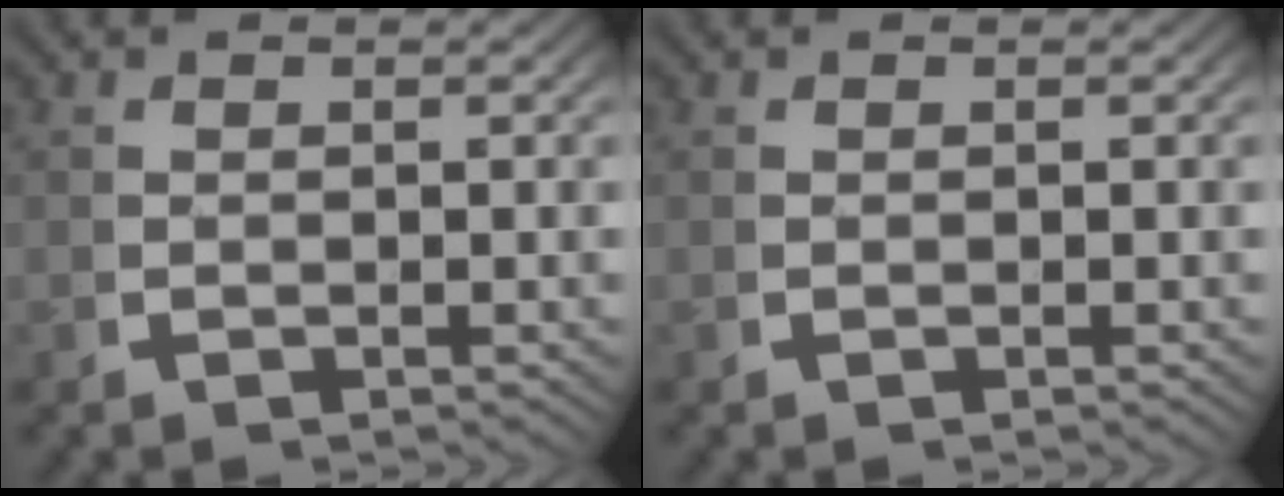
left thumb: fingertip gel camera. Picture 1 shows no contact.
{"total": 0.0}